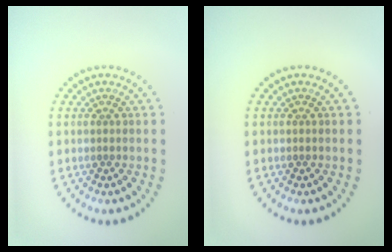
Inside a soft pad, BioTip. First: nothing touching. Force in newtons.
{"total": 0.0}